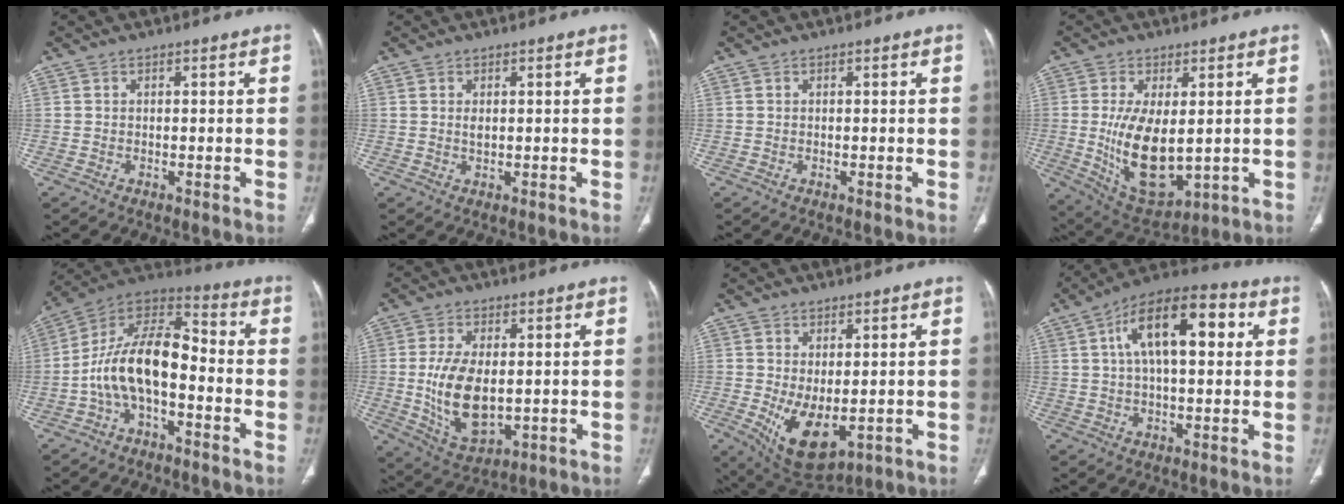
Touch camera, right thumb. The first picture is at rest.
{"total": 1.0, "force": [0.3, 0.5, 0.8], "torque": [-0.017, -0.001, 0.008]}
{"total": 0.0}
{"total": 13.5, "force": [-0.2, 6.6, 11.8], "torque": [-0.203, -0.023, 0.020]}
{"total": 14.8, "force": [-3.7, 7.6, 12.1], "torque": [-0.216, 0.065, -0.073]}
{"total": 12.4, "force": [-0.4, 6.7, 10.4], "torque": [-0.194, -0.016, 0.009]}
{"total": 9.4, "force": [-1.6, 4.9, 7.9], "torque": [-0.126, -0.017, -0.002]}
{"total": 16.2, "force": [4.2, 7.5, 13.8], "torque": [-0.207, 0.025, 0.061]}